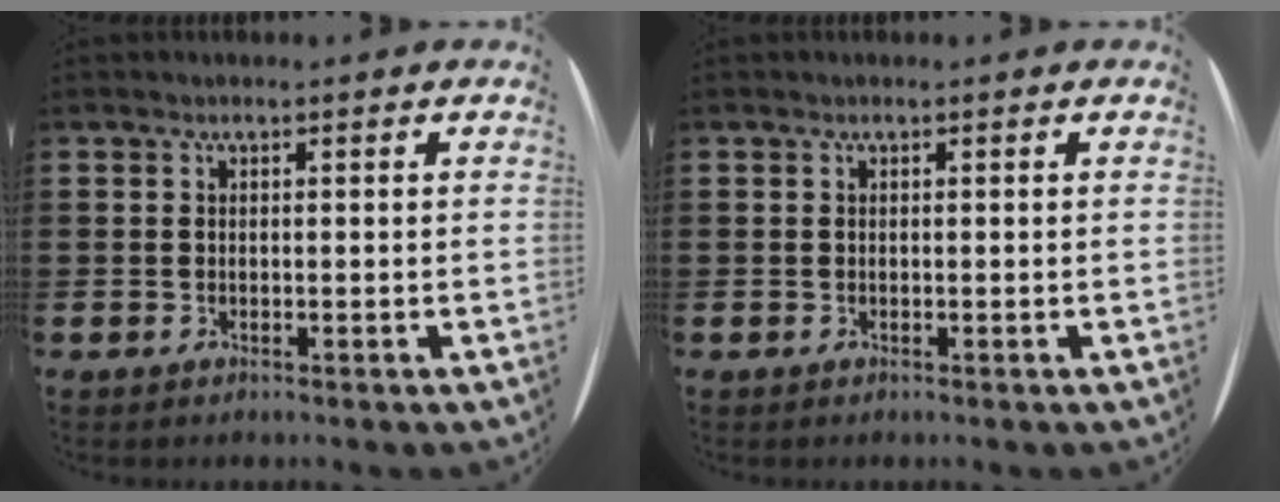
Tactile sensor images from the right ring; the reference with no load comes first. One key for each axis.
{"total": 0.0}